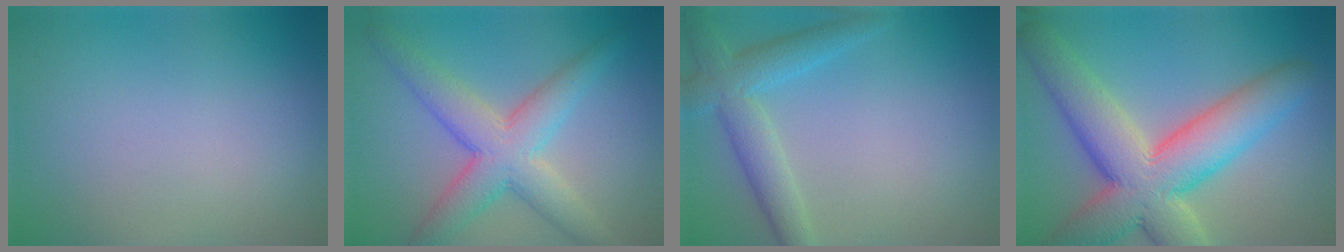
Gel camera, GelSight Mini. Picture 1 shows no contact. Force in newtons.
{"total": 6.2, "press": 6.2, "slide": 0.2}
{"total": 4.3, "press": 4.3, "slide": 0.0}
{"total": 10.9, "press": 10.9, "slide": 0.6}